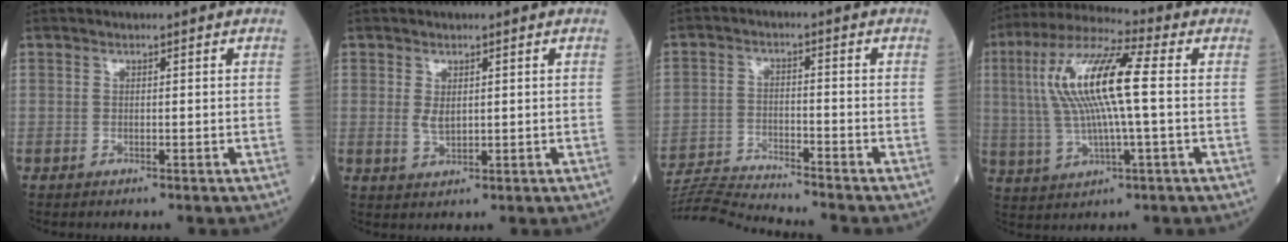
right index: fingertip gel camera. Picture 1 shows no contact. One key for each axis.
{"total": 2.1, "fx": 0.5, "fy": 1.1, "fz": 1.7, "tx": -0.032, "ty": -0.005, "tz": 0.013}
{"total": 9.2, "fx": -9.0, "fy": -2.0, "fz": 0.8, "tx": -0.015, "ty": -0.008, "tz": -0.164}
{"total": 14.4, "fx": 1.6, "fy": 1.7, "fz": 14.2, "tx": -0.292, "ty": 0.019, "tz": 0.026}